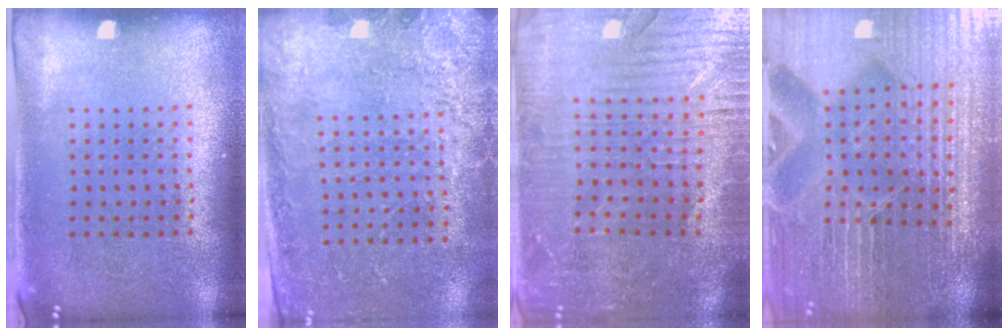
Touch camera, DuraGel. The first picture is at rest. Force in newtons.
{"total": 2.5, "press": 2.4, "slide": 0.9}
{"total": 3.3, "press": 3.2, "slide": 0.7}
{"total": 5.5, "press": 5.1, "slide": 1.9}